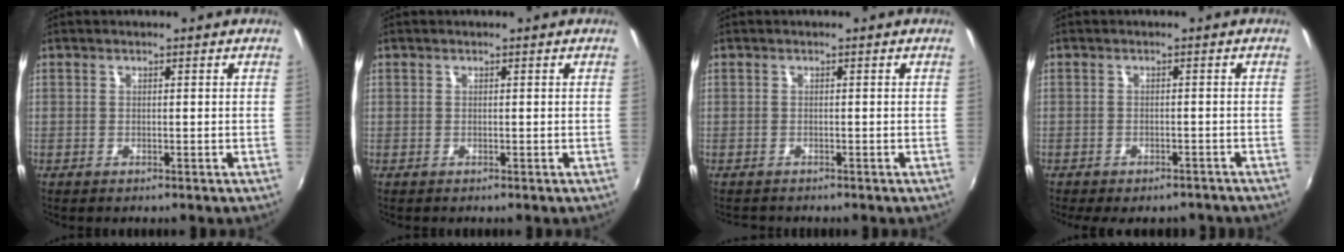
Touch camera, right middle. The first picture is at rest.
{"total": 0.0}
{"total": 1.2, "force": [-1.2, 0.2, 0.1], "torque": [-0.007, -0.004, -0.018]}
{"total": 8.0, "force": [-6.6, 2.8, 3.5], "torque": [-0.076, -0.021, -0.086]}